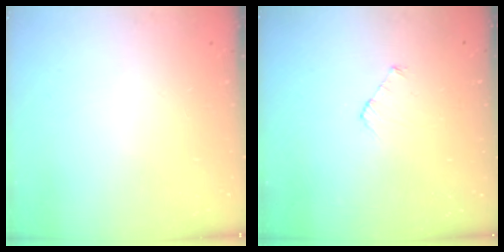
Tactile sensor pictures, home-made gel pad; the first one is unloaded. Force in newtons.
{"total": 3.6, "press": 3.6, "slide": 0.2}